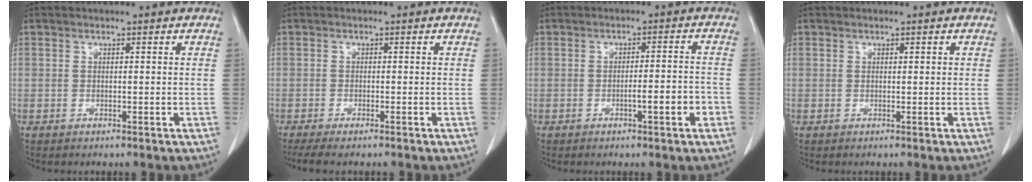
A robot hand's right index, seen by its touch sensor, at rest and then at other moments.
{"total": 4.8, "force": [-4.0, 0.7, 2.7], "torque": [-0.040, -0.012, -0.061]}
{"total": 4.3, "force": [-1.8, 0.3, 3.8], "torque": [-0.054, 0.001, -0.024]}
{"total": 0.6, "force": [0.2, 0.2, 0.5], "torque": [-0.009, 0.000, 0.004]}